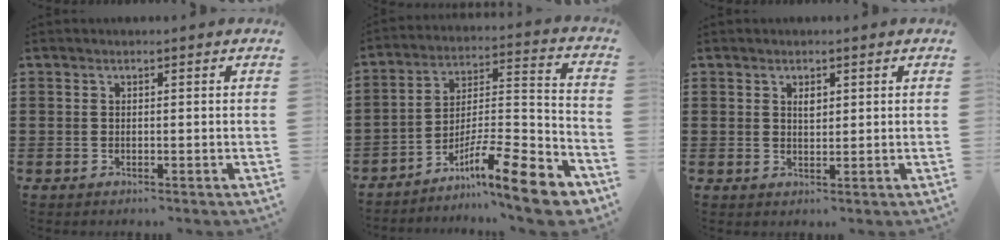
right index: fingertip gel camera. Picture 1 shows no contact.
{"total": 12.5, "force": [-9.4, 1.5, 8.1], "torque": [-0.112, 0.022, -0.174]}
{"total": 1.7, "force": [0.7, 0.8, 1.3], "torque": [-0.020, 0.002, 0.009]}